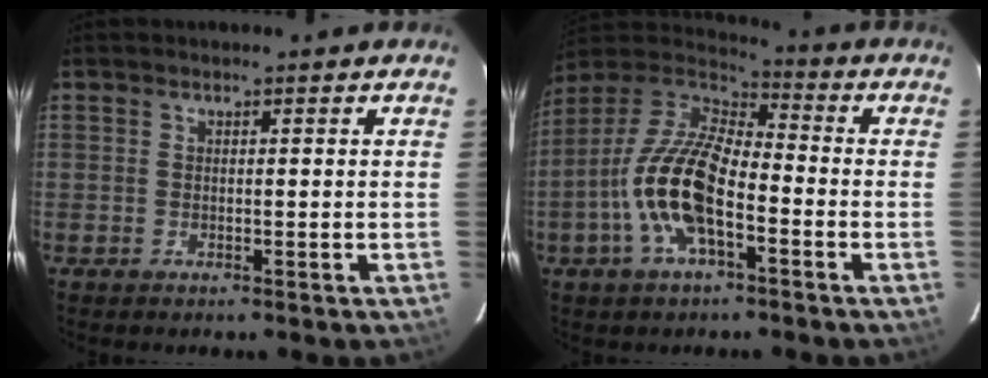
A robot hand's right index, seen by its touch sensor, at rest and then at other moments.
{"total": 15.6, "force": [-5.1, 6.3, 13.4], "torque": [-0.272, -0.001, -0.104]}